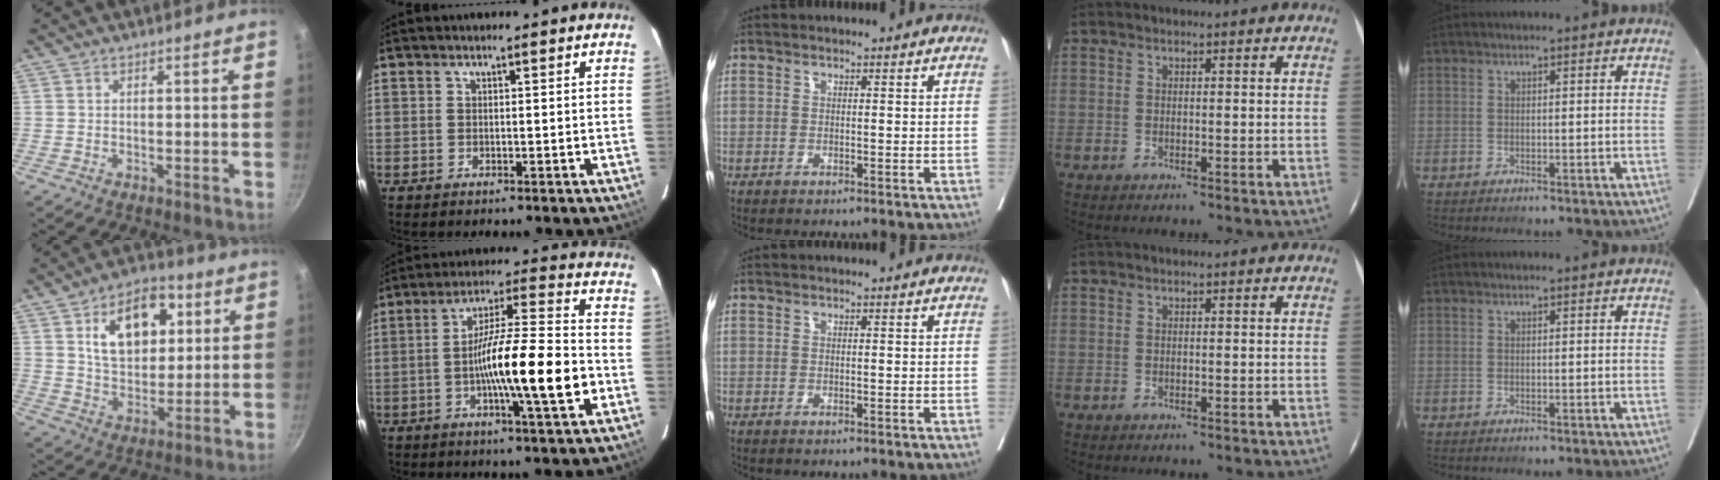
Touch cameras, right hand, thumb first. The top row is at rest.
{"thumb": {"total": 15.5, "force": [5.1, 9.8, 10.9], "torque": [-0.134, -0.009, 0.088]}, "index": {"total": 15.9, "force": [-3.8, 0.7, 15.5], "torque": [-0.258, -0.001, -0.066]}}